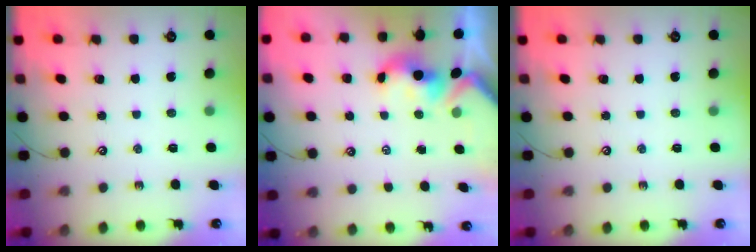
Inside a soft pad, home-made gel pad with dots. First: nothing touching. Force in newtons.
{"total": 1.7, "press": 1.5, "slide": 0.7}
{"total": 0.0}